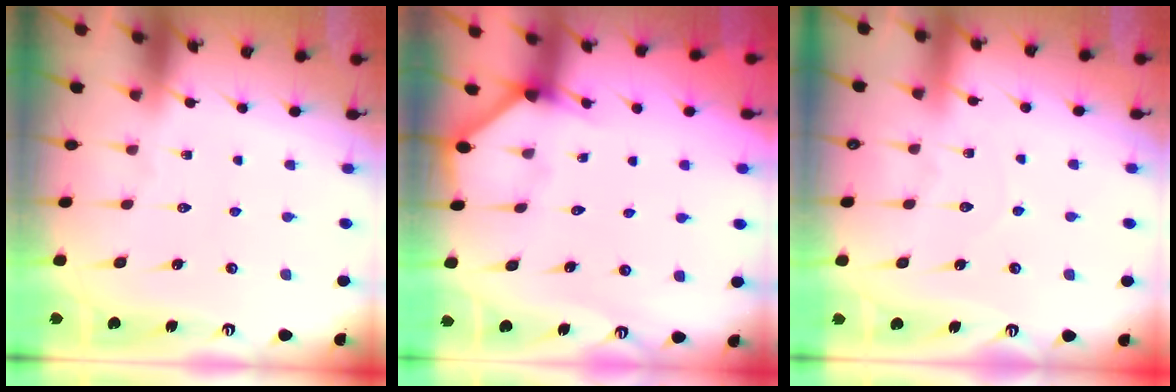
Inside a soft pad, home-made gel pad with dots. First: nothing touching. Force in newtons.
{"total": 2.2, "press": 2.2, "slide": 0.4}
{"total": 3.8, "press": 3.8, "slide": 0.3}